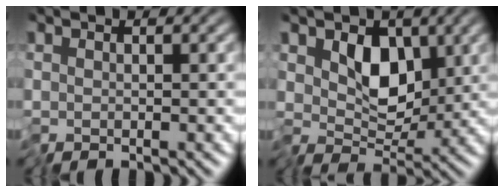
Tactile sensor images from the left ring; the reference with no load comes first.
{"total": 4.2, "force": [0.3, 3.0, 3.0], "torque": [-0.047, -0.011, -0.001]}